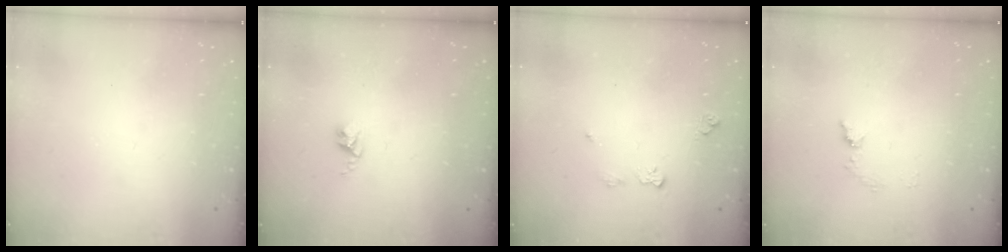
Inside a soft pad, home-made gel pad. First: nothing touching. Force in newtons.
{"total": 2.4, "press": 2.4, "slide": 0.3}
{"total": 5.9, "press": 5.9, "slide": 0.8}
{"total": 6.4, "press": 6.4, "slide": 0.7}